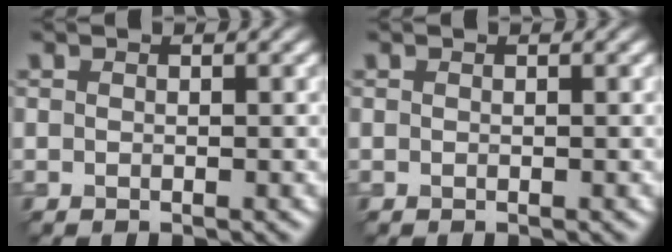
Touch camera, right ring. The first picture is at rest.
{"total": 0.0}